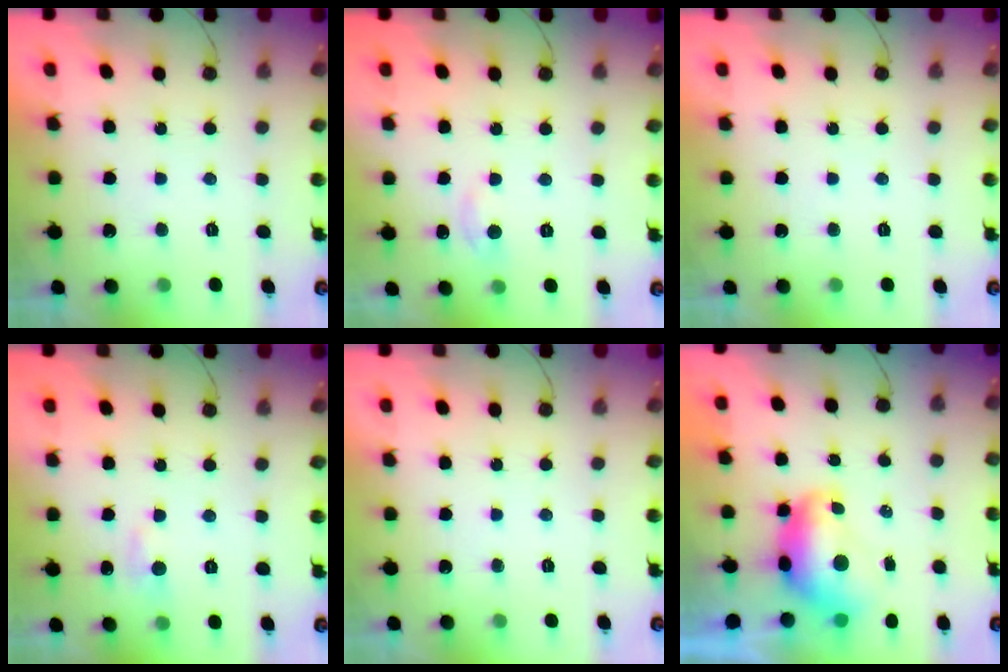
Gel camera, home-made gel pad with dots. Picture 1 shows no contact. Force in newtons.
{"total": 3.2, "press": 3.2, "slide": 0.5}
{"total": 0.0}
{"total": 4.5, "press": 4.4, "slide": 0.5}
{"total": 0.0}
{"total": 8.4, "press": 8.3, "slide": 0.8}